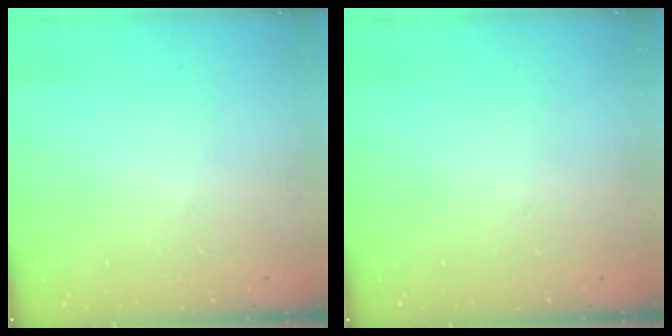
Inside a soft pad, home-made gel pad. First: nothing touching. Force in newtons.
{"total": 0.0}